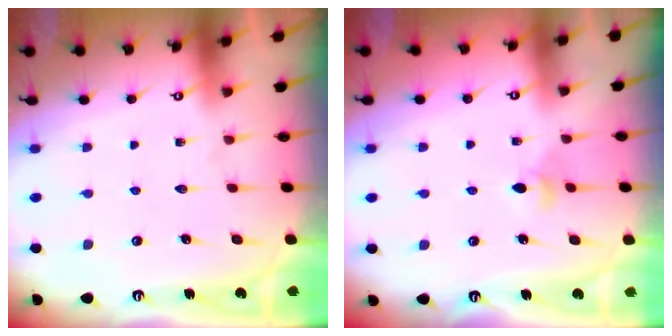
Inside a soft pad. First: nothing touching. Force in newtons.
{"total": 3.9, "press": 3.8, "slide": 0.9}